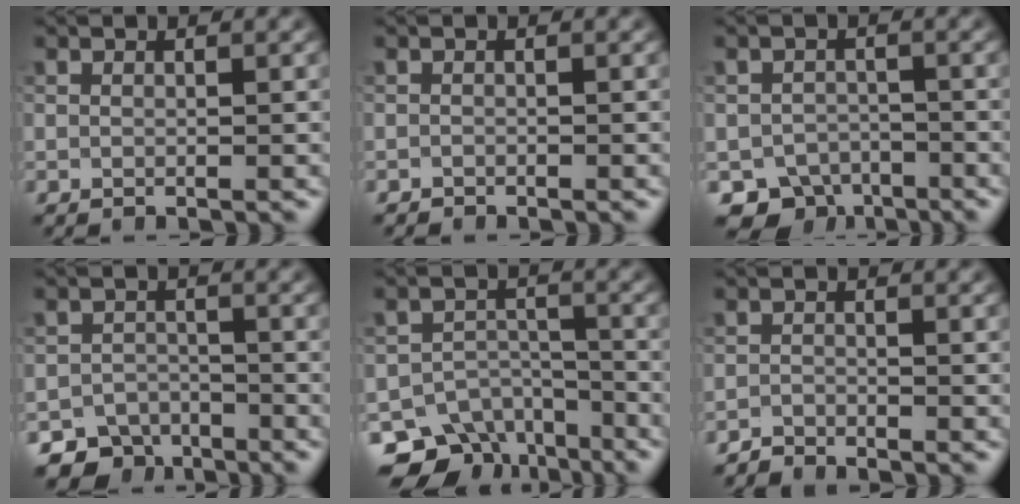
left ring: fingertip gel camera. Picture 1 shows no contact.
{"total": 0.5, "force": [-0.5, 0.1, -0.1], "torque": [0.003, -0.001, -0.010]}
{"total": 4.0, "force": [-3.0, 2.6, 0.8], "torque": [-0.002, -0.008, -0.050]}
{"total": 5.1, "force": [-4.2, 2.8, 0.4], "torque": [0.016, -0.008, -0.060]}
{"total": 9.8, "force": [-7.4, 5.9, 2.2], "torque": [-0.012, 0.002, -0.100]}
{"total": 1.5, "force": [-1.5, 0.1, 0.0], "torque": [0.001, 0.001, -0.035]}